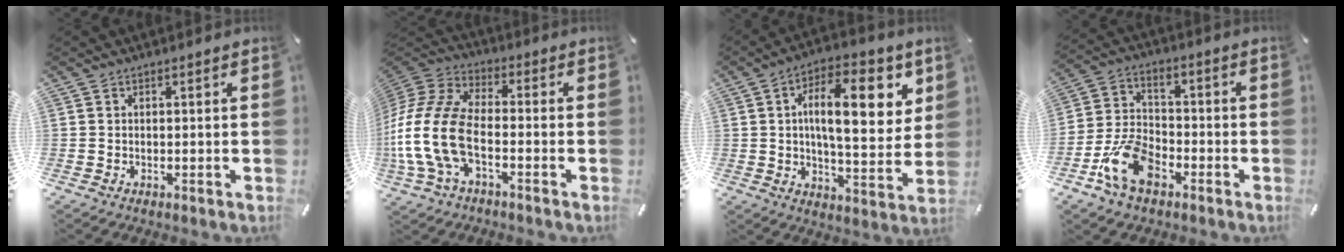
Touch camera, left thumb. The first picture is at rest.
{"total": 15.8, "force": [-4.8, 8.9, 12.1], "torque": [-0.273, 0.005, -0.088]}
{"total": 17.8, "force": [5.0, 7.6, 15.3], "torque": [-0.223, -0.002, 0.077]}
{"total": 12.6, "force": [-5.8, 8.5, 7.3], "torque": [-0.166, 0.030, -0.105]}